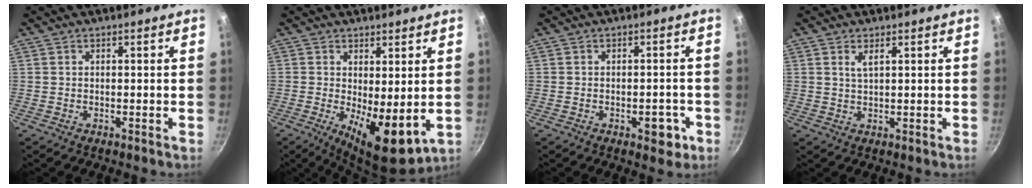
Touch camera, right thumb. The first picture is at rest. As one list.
[{"total": 9.5, "force": [-0.2, 3.6, 8.8], "torque": [-0.117, -0.018, 0.006]}, {"total": 4.6, "force": [-2.0, 2.5, 3.3], "torque": [-0.017, 0.016, -0.020]}, {"total": 2.2, "force": [1.0, 0.8, 1.8], "torque": [-0.034, -0.002, 0.021]}]